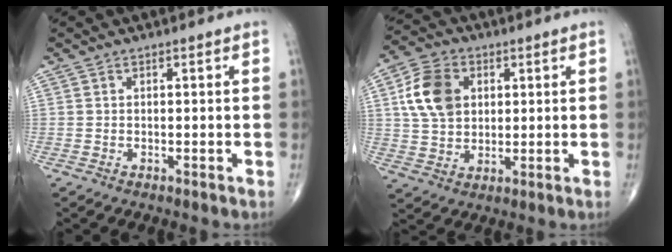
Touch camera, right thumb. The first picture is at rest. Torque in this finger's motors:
{"motor_torque": [0.92, 1.96, 0.21, 0.10, 0.07]}